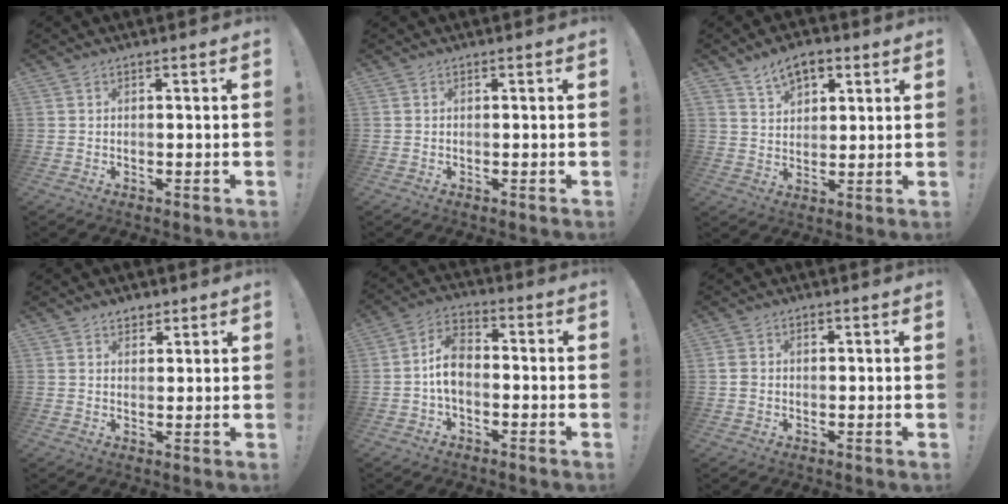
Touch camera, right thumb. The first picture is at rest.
{"total": 0.0}
{"total": 8.5, "force": [5.0, 5.4, 4.2], "torque": [-0.060, -0.017, 0.095]}
{"total": 3.3, "force": [2.5, 2.1, 0.6], "torque": [0.008, -0.017, 0.041]}
{"total": 8.6, "force": [-1.5, 5.6, 6.4], "torque": [-0.123, 0.012, -0.025]}
{"total": 2.3, "force": [0.2, 2.0, 1.1], "torque": [-0.017, 0.004, 0.004]}